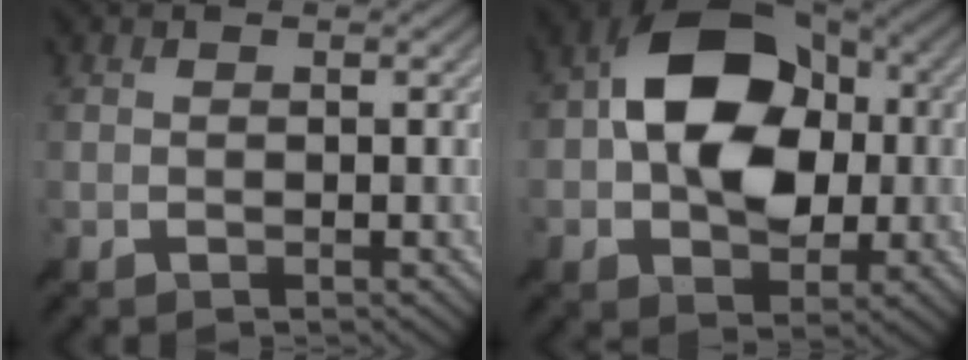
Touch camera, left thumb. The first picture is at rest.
{"total": 14.4, "force": [0.3, 9.4, 10.9], "torque": [-0.183, 0.024, -0.011]}